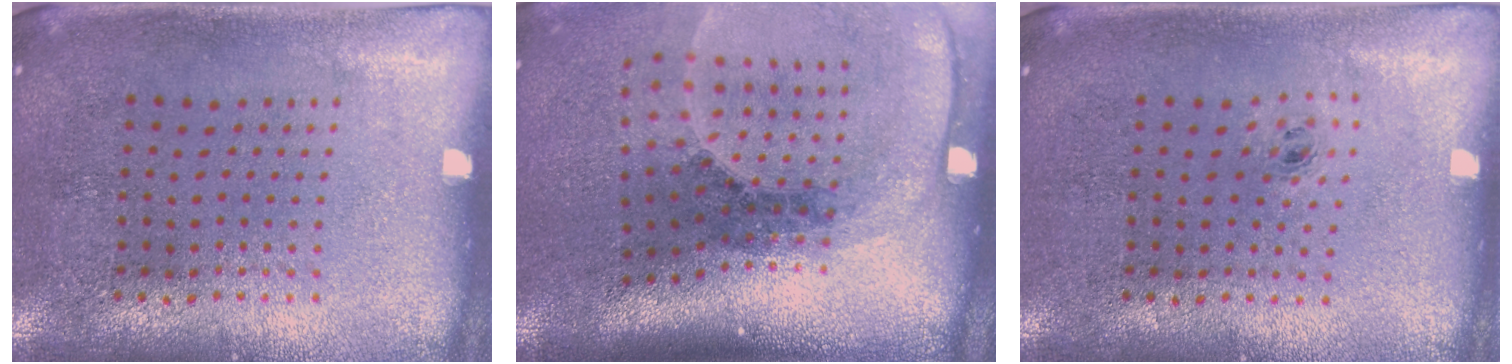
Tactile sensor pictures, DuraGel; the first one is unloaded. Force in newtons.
{"total": 2.7, "press": 1.9, "slide": 2.0}
{"total": 0.5, "press": 0.3, "slide": 0.4}